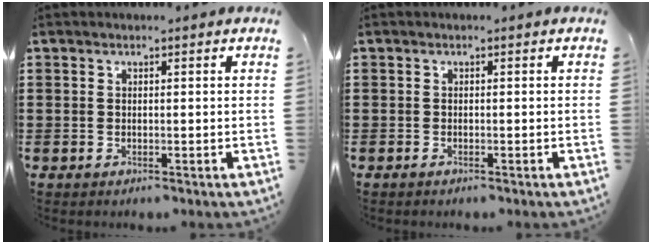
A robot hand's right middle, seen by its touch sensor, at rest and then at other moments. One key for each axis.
{"total": 0.0}